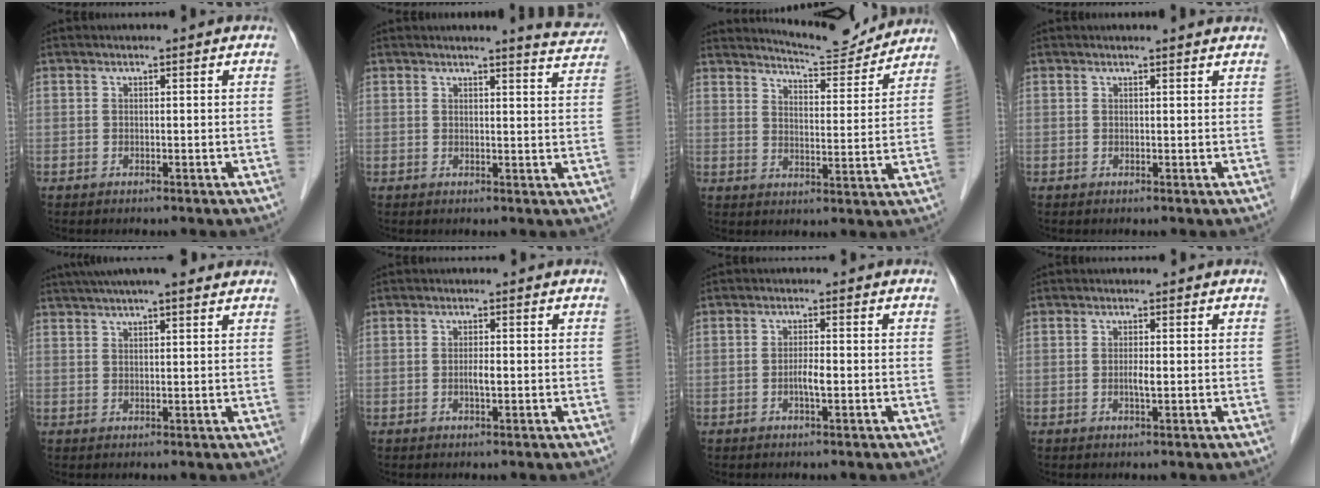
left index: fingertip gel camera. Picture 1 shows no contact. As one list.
[{"total": 4.1, "force": [4.1, -0.1, 0.6], "torque": [-0.011, -0.032, 0.024]}, {"total": 9.1, "force": [9.0, 0.8, 0.9], "torque": [-0.018, -0.013, 0.124]}, {"total": 1.5, "force": [1.5, 0.0, 0.2], "torque": [-0.005, -0.004, 0.006]}, {"total": 11.3, "force": [9.1, 1.7, 6.4], "torque": [-0.102, 0.037, 0.125]}, {"total": 1.6, "force": [-1.2, 0.2, 1.0], "torque": [-0.022, -0.006, -0.021]}, {"total": 2.3, "force": [-1.6, 0.2, 1.6], "torque": [-0.031, -0.005, -0.028]}, {"total": 1.5, "force": [-1.1, 0.1, 1.0], "torque": [-0.021, -0.008, -0.018]}]